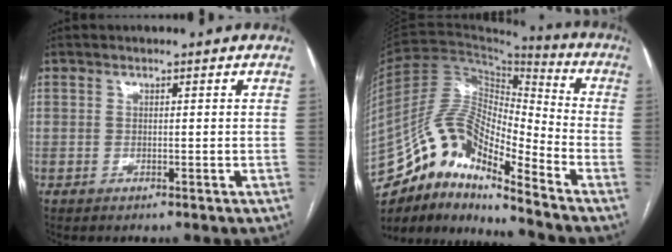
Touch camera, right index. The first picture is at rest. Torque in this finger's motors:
{"motor_torque": [0.94, -1.19, 0.69, 0.14]}